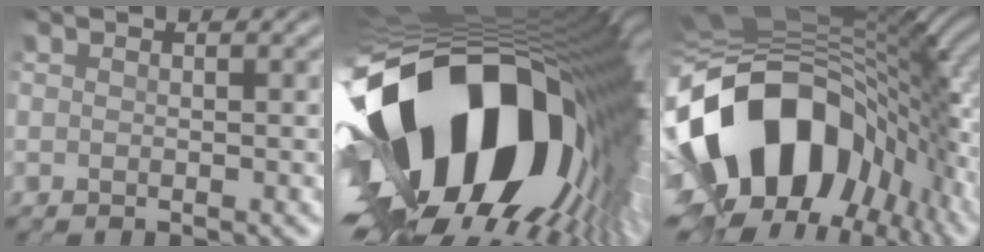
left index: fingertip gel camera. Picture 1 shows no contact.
{"total": 21.6, "force": [-1.9, 11.4, 18.3], "torque": [-0.347, -0.058, -0.023]}
{"total": 17.3, "force": [-4.4, 11.6, 12.1], "torque": [-0.225, -0.008, -0.075]}